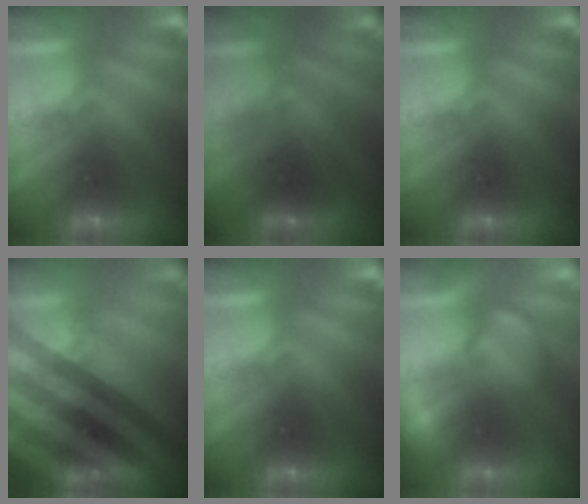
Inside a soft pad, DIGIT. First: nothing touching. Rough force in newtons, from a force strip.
{"total": 2.3}
{"total": 0.0}
{"total": 4.6}
{"total": 0.0}
{"total": 2.4}